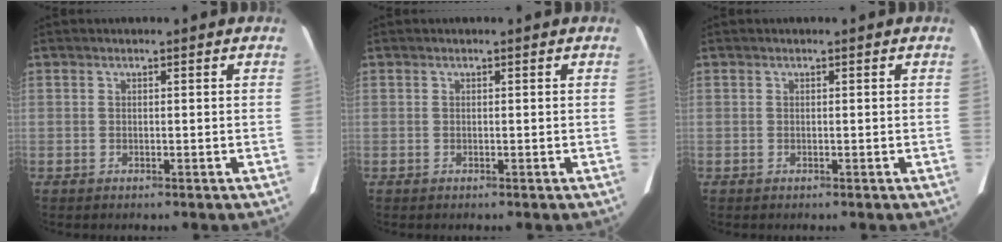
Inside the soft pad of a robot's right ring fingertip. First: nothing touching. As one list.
[{"total": 0.0}, {"total": 0.0}]